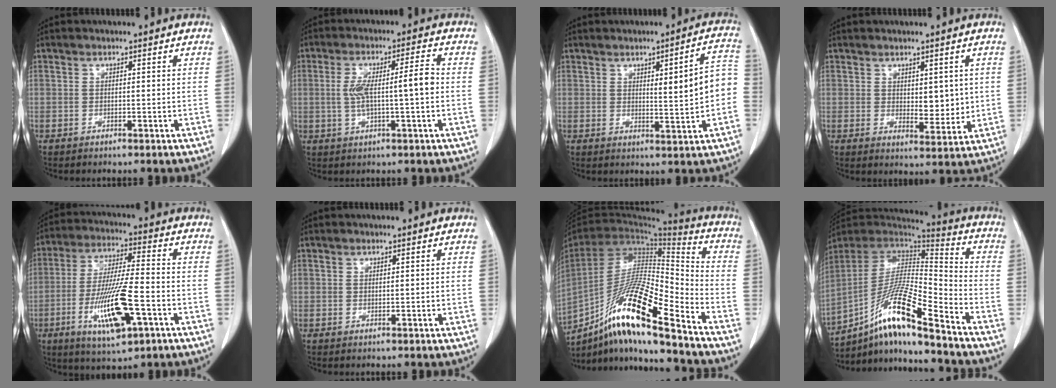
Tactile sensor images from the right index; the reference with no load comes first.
{"total": 7.5, "force": [-0.3, 0.9, 7.5], "torque": [-0.142, 0.020, -0.003]}
{"total": 7.9, "force": [0.1, 1.1, 7.9], "torque": [-0.098, 0.016, 0.004]}
{"total": 4.5, "force": [0.8, 2.3, 3.8], "torque": [-0.048, -0.010, 0.018]}
{"total": 13.9, "force": [-5.0, 2.3, 12.7], "torque": [-0.247, -0.014, -0.085]}
{"total": 0.0}
{"total": 20.2, "force": [-13.5, 1.4, 14.9], "torque": [-0.286, -0.017, -0.250]}
{"total": 17.0, "force": [-12.0, 0.6, 12.0], "torque": [-0.231, 0.006, -0.220]}